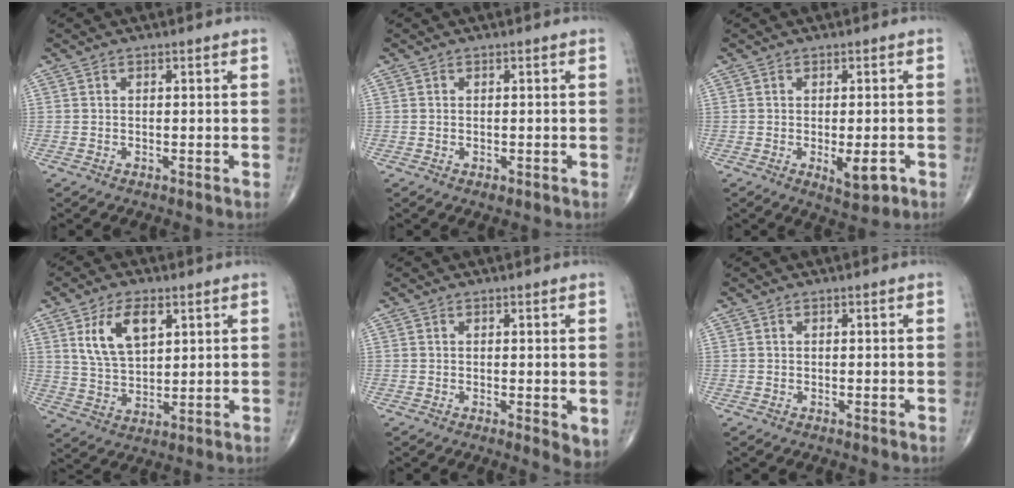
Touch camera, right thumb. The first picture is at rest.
{"total": 0.8, "force": [-0.3, 0.5, 0.6], "torque": [-0.010, -0.002, 0.000]}
{"total": 5.0, "force": [-1.6, 1.9, 4.3], "torque": [-0.054, -0.008, -0.015]}
{"total": 10.0, "force": [4.2, 5.3, 7.4], "torque": [-0.126, -0.015, 0.086]}
{"total": 3.6, "force": [0.0, 1.2, 3.4], "torque": [-0.045, -0.013, 0.000]}
{"total": 0.0}